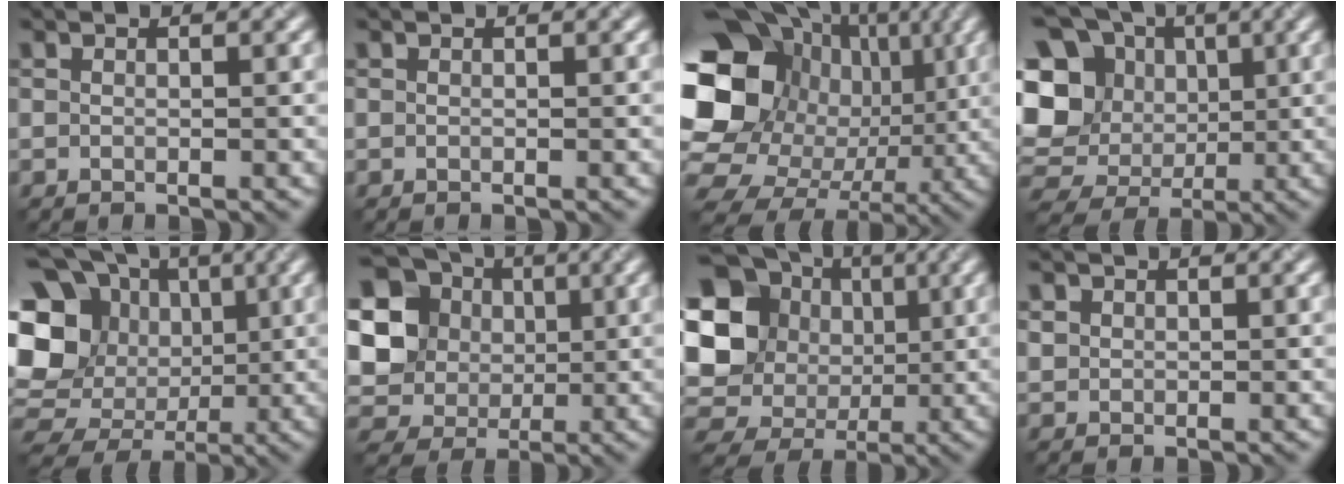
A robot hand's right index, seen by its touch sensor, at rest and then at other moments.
{"total": 0.0}
{"total": 20.1, "force": [0.9, 17.3, 10.2], "torque": [-0.204, 0.004, -0.001]}
{"total": 15.0, "force": [1.2, 13.0, 7.2], "torque": [-0.186, 0.030, 0.008]}
{"total": 18.1, "force": [0.9, 15.8, 8.7], "torque": [-0.205, 0.019, 0.005]}
{"total": 15.8, "force": [3.6, 14.3, 5.7], "torque": [-0.178, 0.019, 0.058]}
{"total": 17.4, "force": [2.6, 15.8, 6.8], "torque": [-0.188, 0.023, 0.026]}
{"total": 1.1, "force": [0.4, 1.0, 0.2], "torque": [0.001, -0.003, 0.010]}